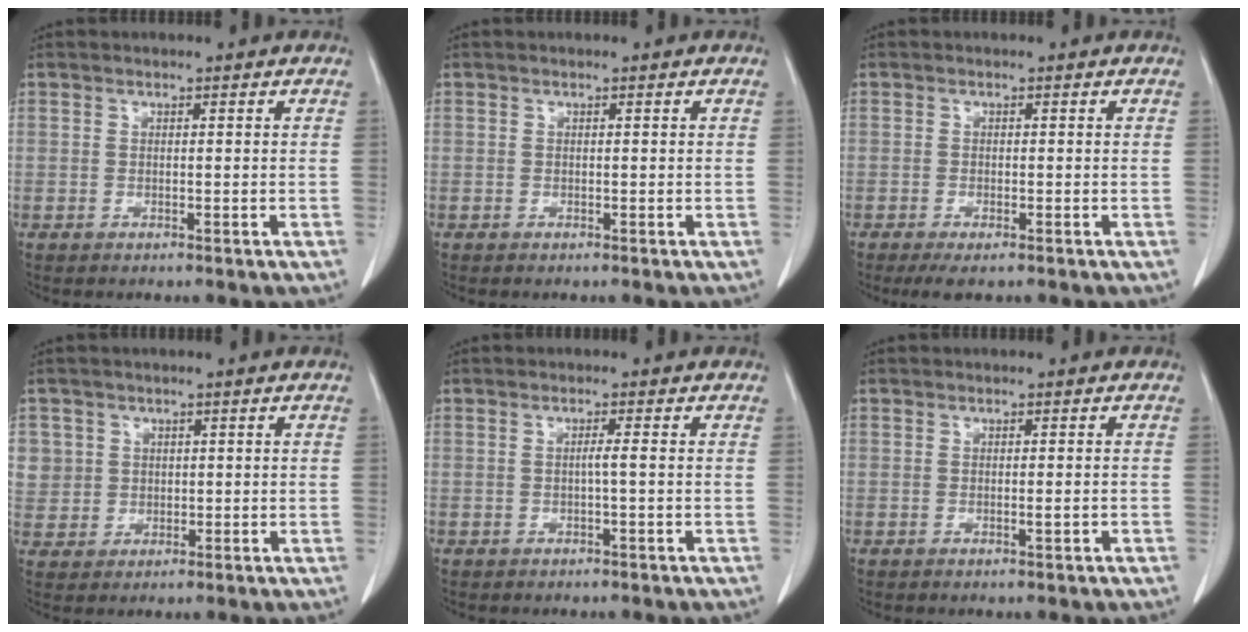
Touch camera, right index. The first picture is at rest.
{"total": 0.0}
{"total": 2.7, "force": [-1.7, 0.7, 1.9], "torque": [-0.033, -0.006, -0.024]}
{"total": 6.2, "force": [1.9, 5.9, 0.5], "torque": [-0.014, 0.013, 0.050]}
{"total": 1.1, "force": [-0.2, -0.3, 1.0], "torque": [-0.015, 0.003, -0.006]}
{"total": 1.0, "force": [-0.3, 0.0, 0.9], "torque": [-0.018, -0.002, -0.002]}